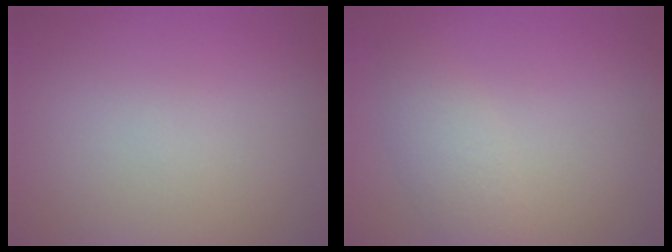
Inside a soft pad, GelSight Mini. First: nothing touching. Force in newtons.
{"total": 2.7, "press": 2.7, "slide": 0.1}